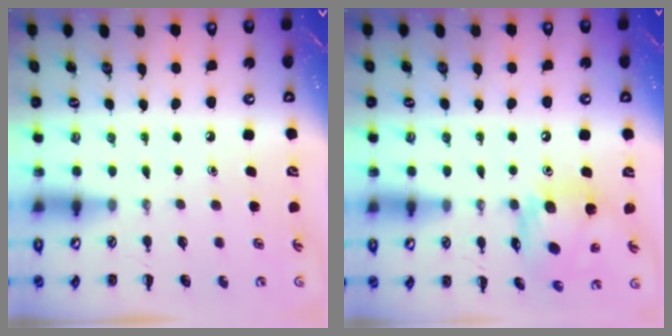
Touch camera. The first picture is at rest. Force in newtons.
{"total": 14.4, "press": 14.2, "slide": 2.2}